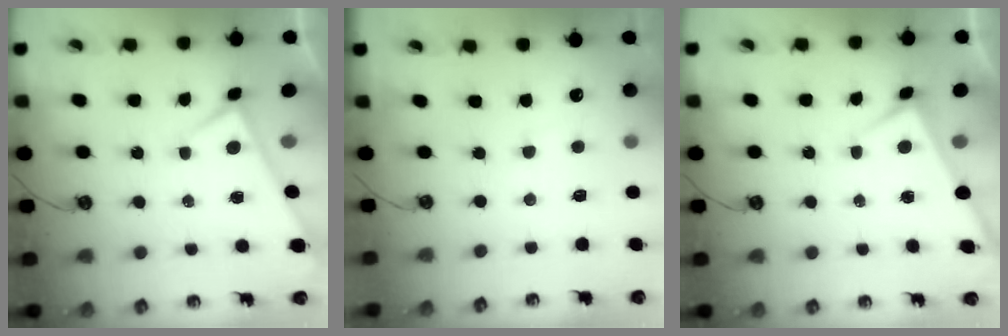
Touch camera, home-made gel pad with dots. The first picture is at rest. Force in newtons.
{"total": 0.7, "press": 0.5, "slide": 0.5}
{"total": 2.7, "press": 2.7, "slide": 0.4}